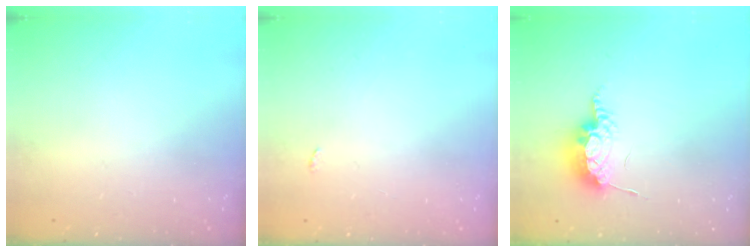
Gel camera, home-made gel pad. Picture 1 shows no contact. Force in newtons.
{"total": 2.0, "press": 2.0, "slide": 0.3}
{"total": 8.3, "press": 8.3, "slide": 0.3}